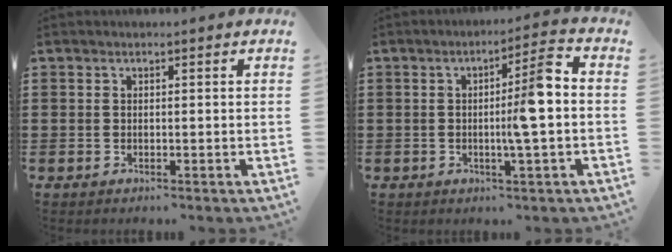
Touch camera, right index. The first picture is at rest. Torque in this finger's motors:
{"motor_torque": [1.84, 0.27, 0.38, 0.09]}